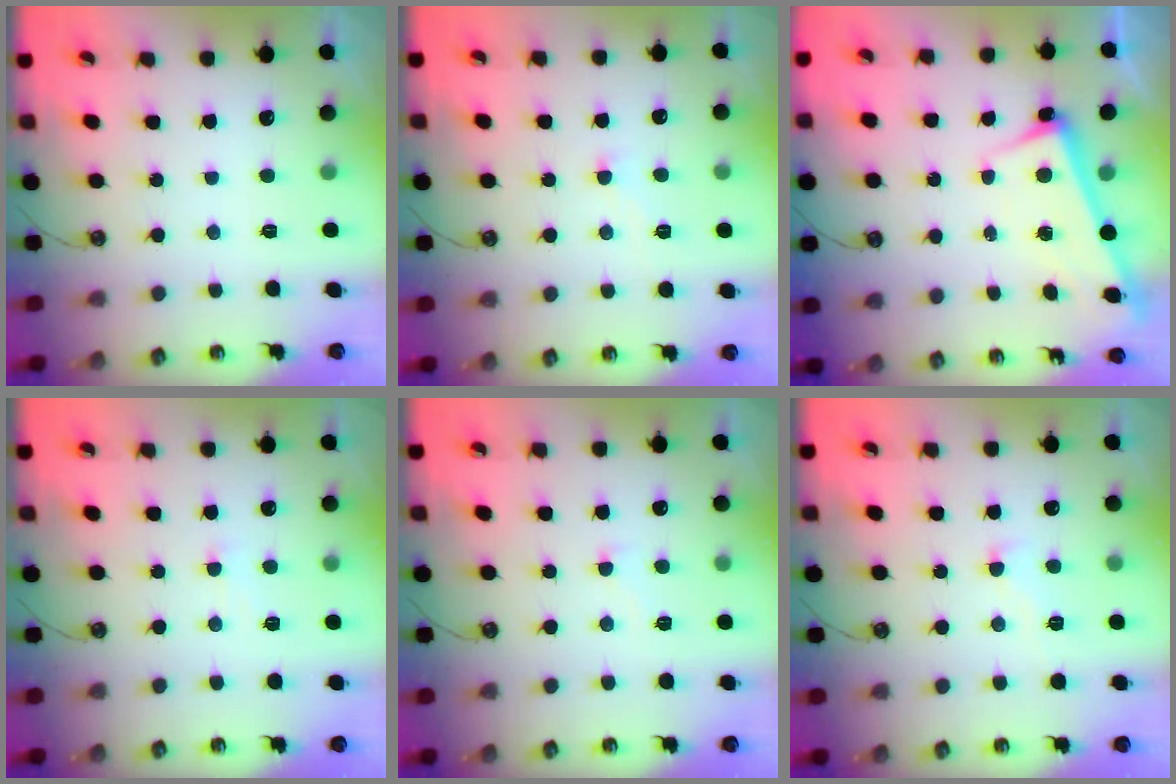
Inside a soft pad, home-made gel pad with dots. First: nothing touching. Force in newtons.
{"total": 0.0}
{"total": 2.5, "press": 2.4, "slide": 0.7}
{"total": 1.2, "press": 0.9, "slide": 0.7}
{"total": 4.6, "press": 4.5, "slide": 0.7}
{"total": 2.2, "press": 2.1, "slide": 0.6}